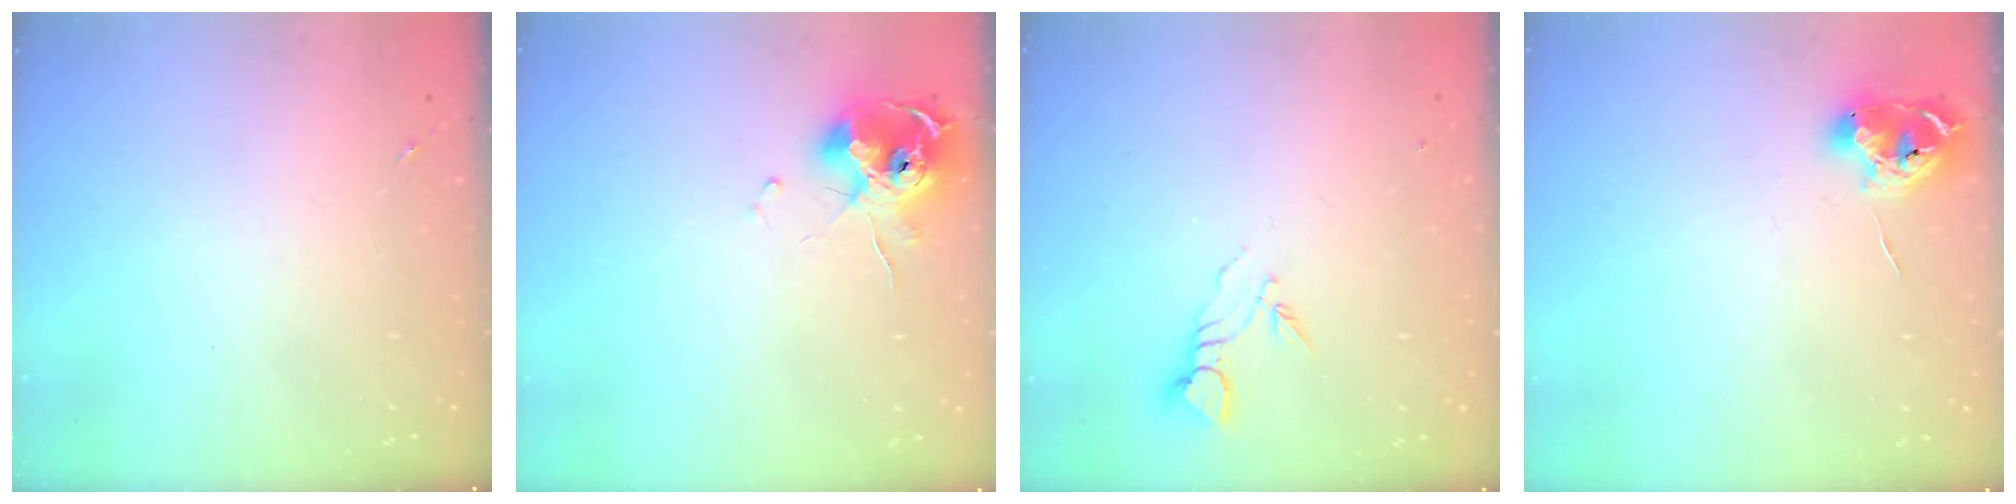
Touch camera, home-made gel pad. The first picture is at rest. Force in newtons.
{"total": 12.9, "press": 12.9, "slide": 1.4}
{"total": 3.8, "press": 3.8, "slide": 0.2}
{"total": 9.6, "press": 9.6, "slide": 0.6}